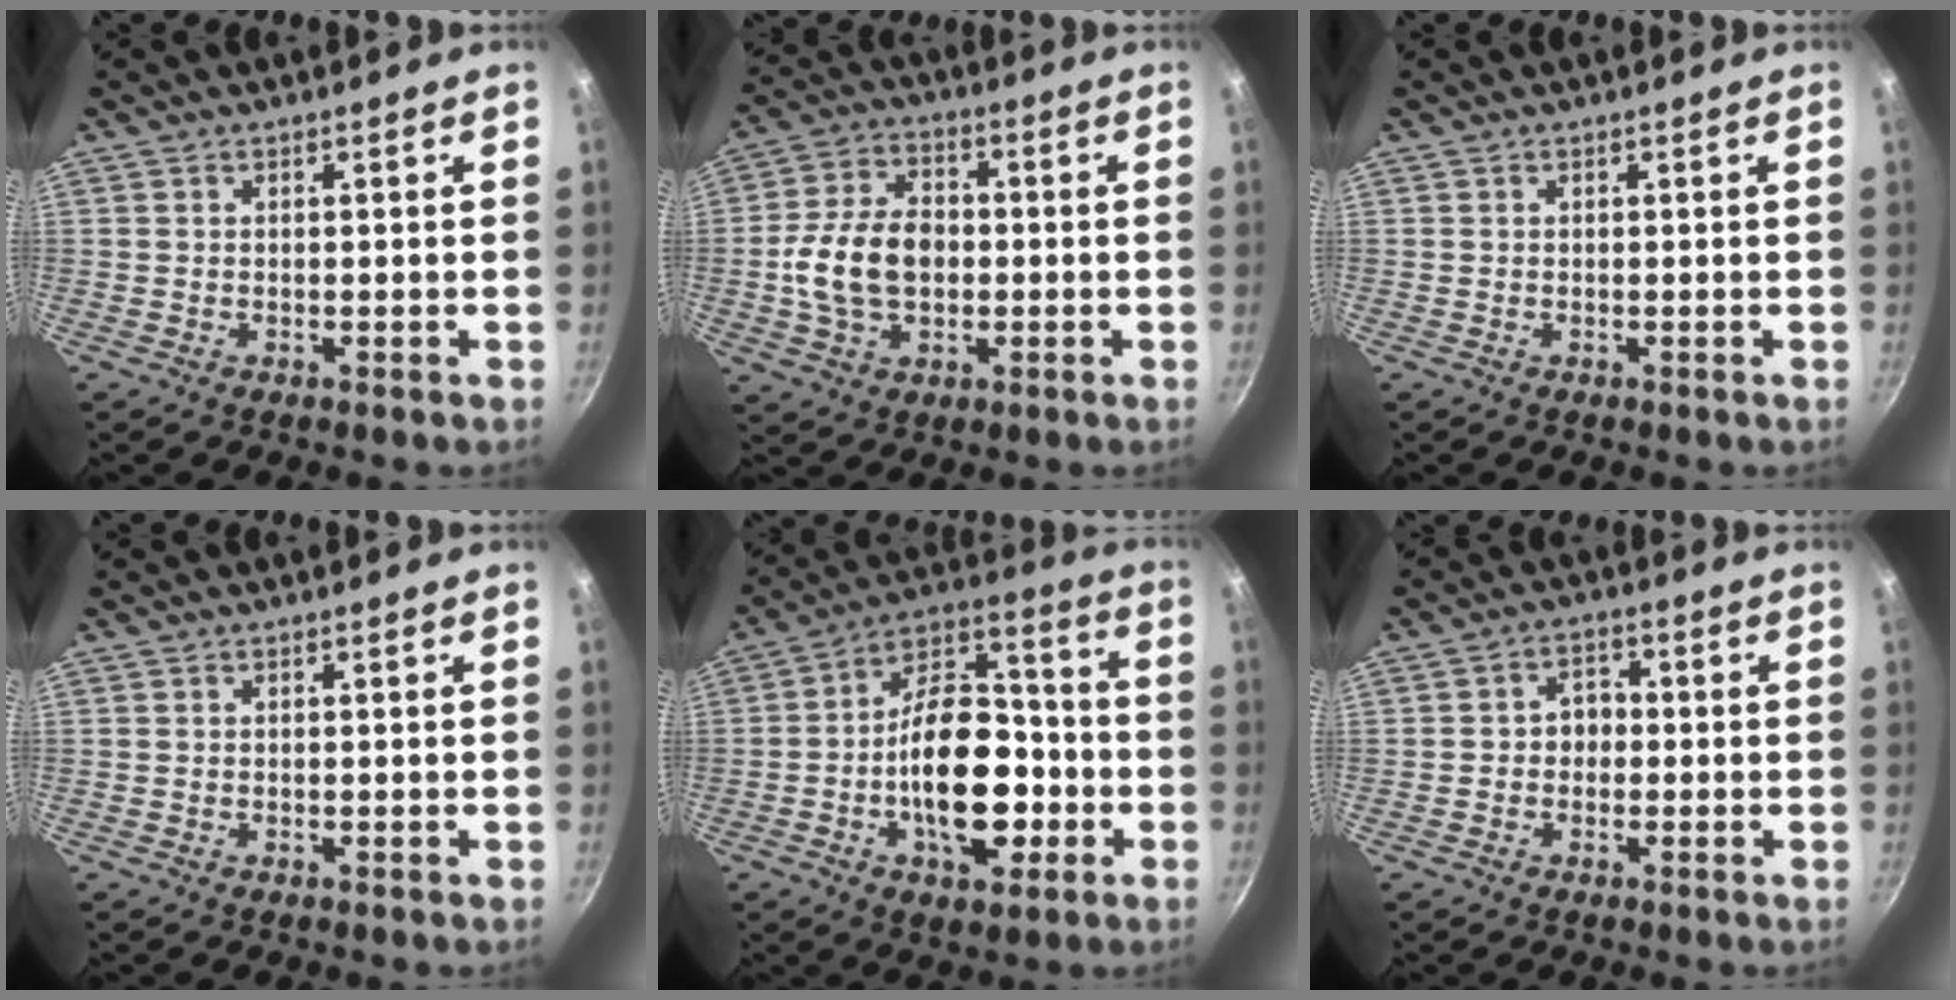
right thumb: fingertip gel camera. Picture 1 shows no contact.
{"total": 12.7, "force": [-1.0, 8.8, 9.1], "torque": [-0.151, 0.020, -0.024]}
{"total": 0.0}
{"total": 0.0}
{"total": 19.4, "force": [-4.9, 11.0, 15.2], "torque": [-0.206, 0.053, -0.085]}
{"total": 4.0, "force": [-0.5, 3.3, 2.2], "torque": [-0.007, 0.012, -0.014]}